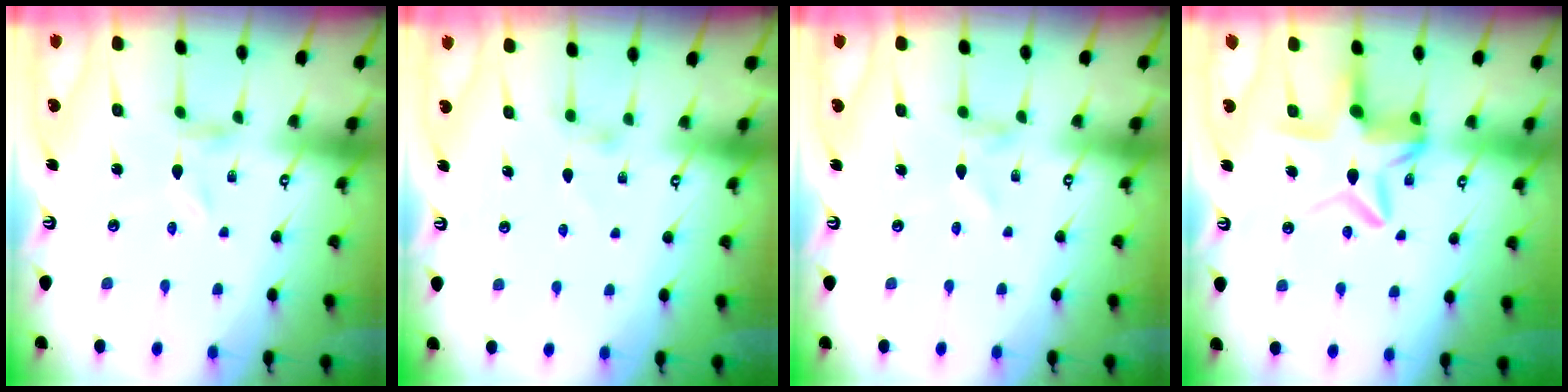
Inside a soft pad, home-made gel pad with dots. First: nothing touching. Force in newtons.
{"total": 2.0, "press": 2.0, "slide": 0.4}
{"total": 0.0}
{"total": 11.8, "press": 11.7, "slide": 1.2}